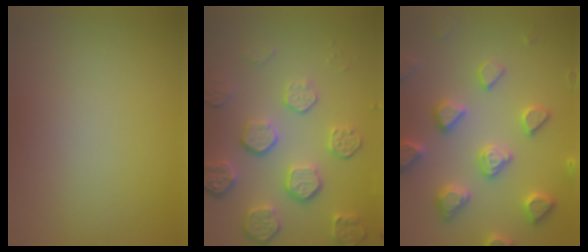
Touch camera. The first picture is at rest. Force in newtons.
{"total": 5.7, "press": 4.3, "slide": 3.7}
{"total": 4.5, "press": 4.5, "slide": 0.6}